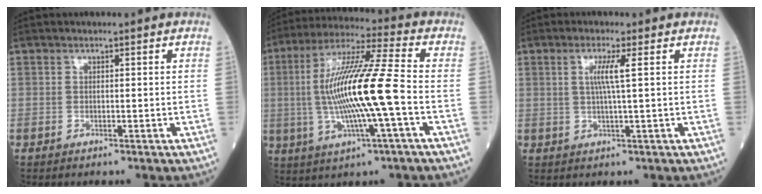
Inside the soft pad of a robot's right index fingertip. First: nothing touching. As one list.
[{"total": 16.0, "force": [-1.6, 0.3, 16.0], "torque": [-0.312, 0.007, -0.035]}, {"total": 3.5, "force": [0.8, -0.6, 3.4], "torque": [-0.067, -0.001, 0.013]}]